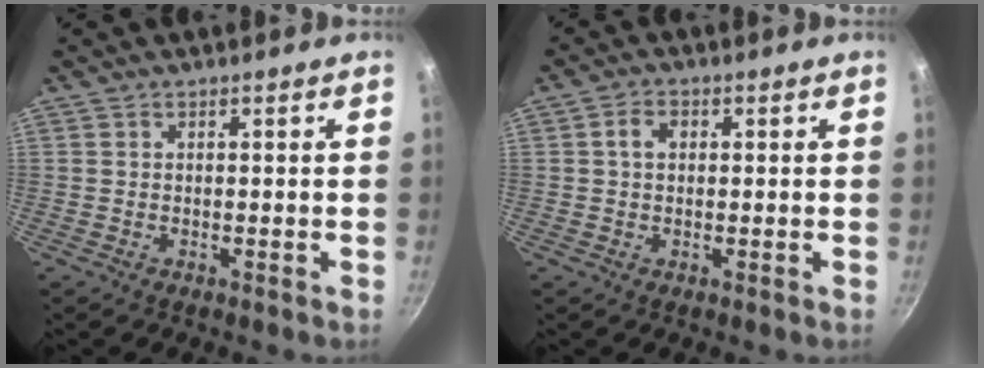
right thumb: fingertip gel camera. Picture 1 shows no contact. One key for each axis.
{"total": 2.8, "fx": 0.4, "fy": 2.1, "fz": 1.8, "tx": -0.025, "ty": 0.004, "tz": 0.004}